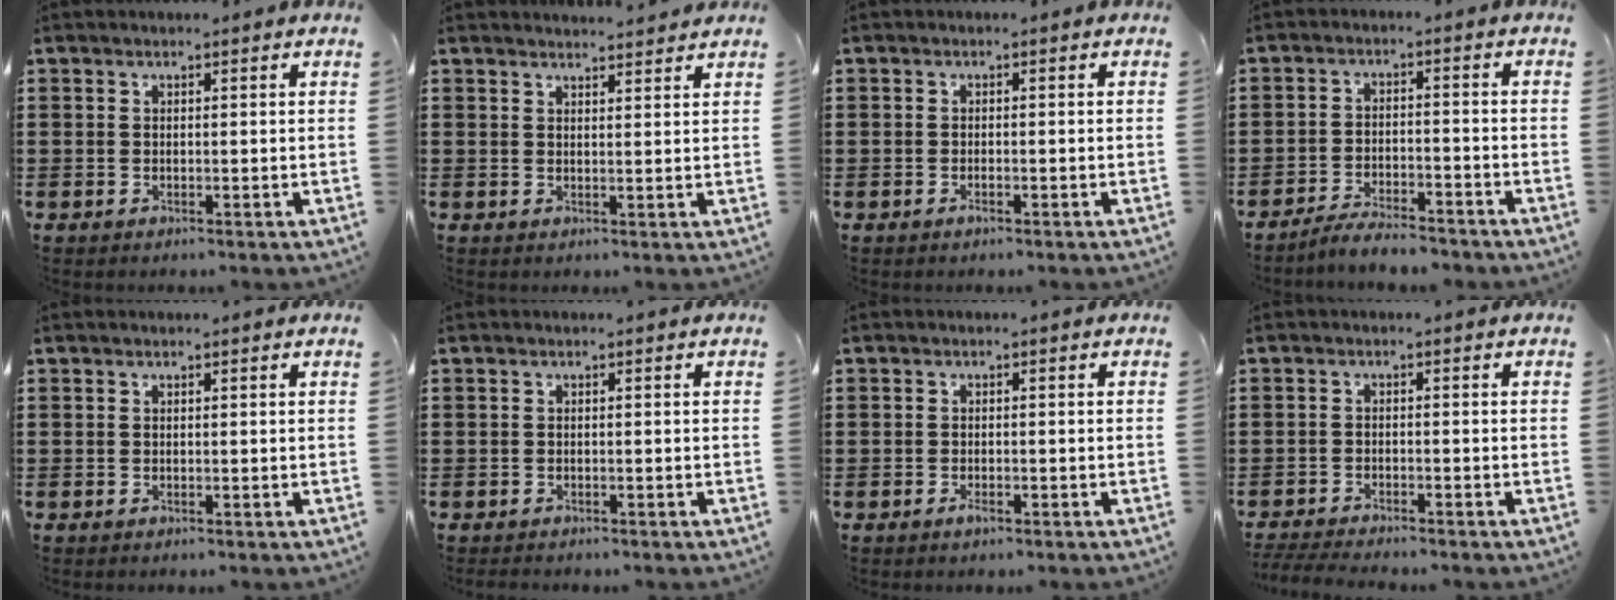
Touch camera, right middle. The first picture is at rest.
{"total": 2.0, "force": [2.0, 0.1, 0.0], "torque": [-0.006, 0.003, 0.038]}
{"total": 0.7, "force": [-0.5, 0.3, 0.3], "torque": [-0.006, 0.000, -0.011]}
{"total": 4.6, "force": [-4.4, 0.5, 1.3], "torque": [-0.029, 0.001, -0.091]}
{"total": 0.0}
{"total": 0.8, "force": [-0.7, 0.3, -0.1], "torque": [0.002, 0.004, -0.017]}
{"total": 1.2, "force": [-0.8, 0.6, 0.6], "torque": [-0.012, -0.002, -0.016]}
{"total": 3.1, "force": [-3.0, 0.2, 0.5], "torque": [-0.017, -0.003, -0.065]}